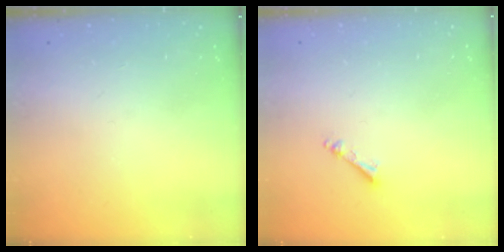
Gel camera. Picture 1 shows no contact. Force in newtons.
{"total": 2.5, "press": 2.5, "slide": 0.3}